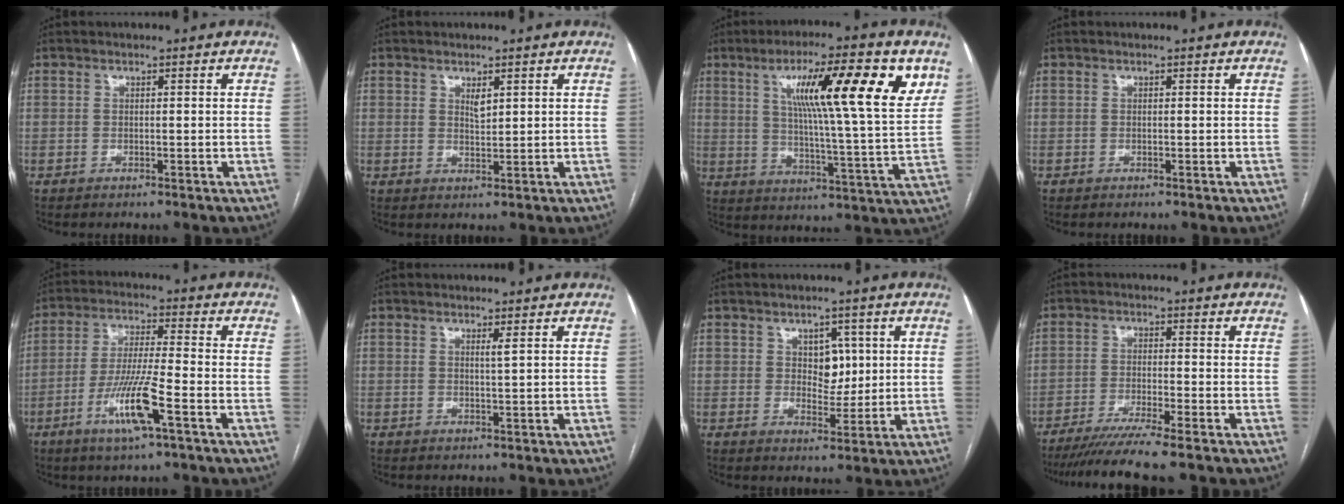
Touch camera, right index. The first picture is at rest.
{"total": 1.7, "force": [1.0, 0.6, 1.3], "torque": [-0.024, -0.004, 0.021]}
{"total": 18.5, "force": [7.9, 1.0, 16.7], "torque": [-0.247, 0.005, 0.112]}
{"total": 0.0}
{"total": 10.0, "force": [-4.4, 0.2, 9.0], "torque": [-0.176, -0.010, -0.085]}
{"total": 0.9, "force": [0.5, -0.3, 0.7], "torque": [-0.021, -0.007, 0.011]}
{"total": 4.4, "force": [1.2, 3.0, 3.0], "torque": [-0.037, 0.004, 0.025]}
{"total": 9.0, "force": [-7.4, -1.5, 5.0], "torque": [-0.069, -0.030, -0.120]}